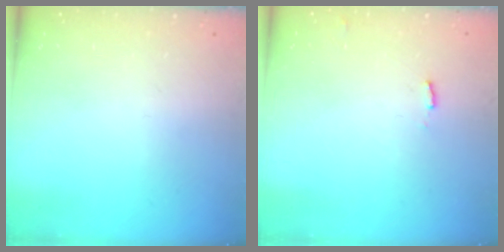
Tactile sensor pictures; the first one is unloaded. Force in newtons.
{"total": 4.0, "press": 4.0, "slide": 0.2}